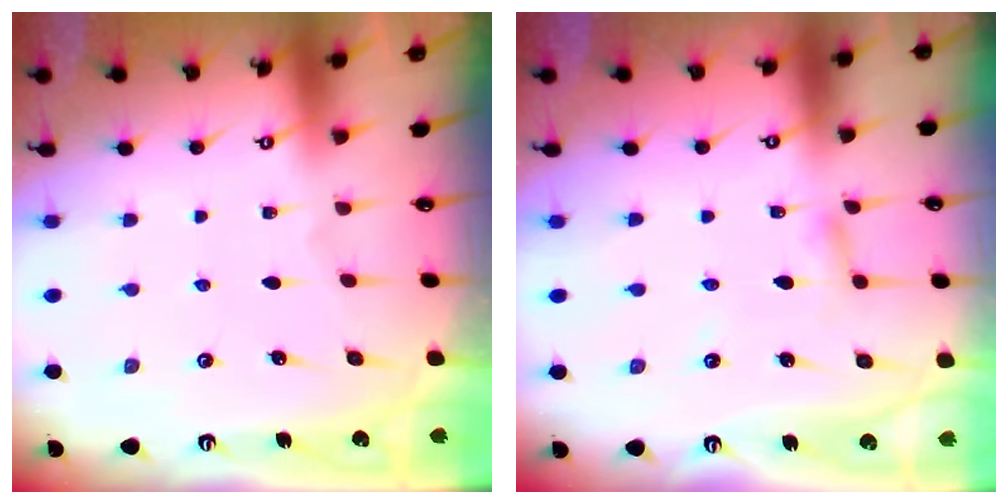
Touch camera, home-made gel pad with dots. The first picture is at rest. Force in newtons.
{"total": 2.8, "press": 2.8, "slide": 0.2}